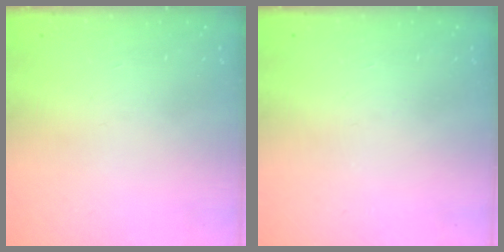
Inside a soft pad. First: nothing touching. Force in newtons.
{"total": 0.0}